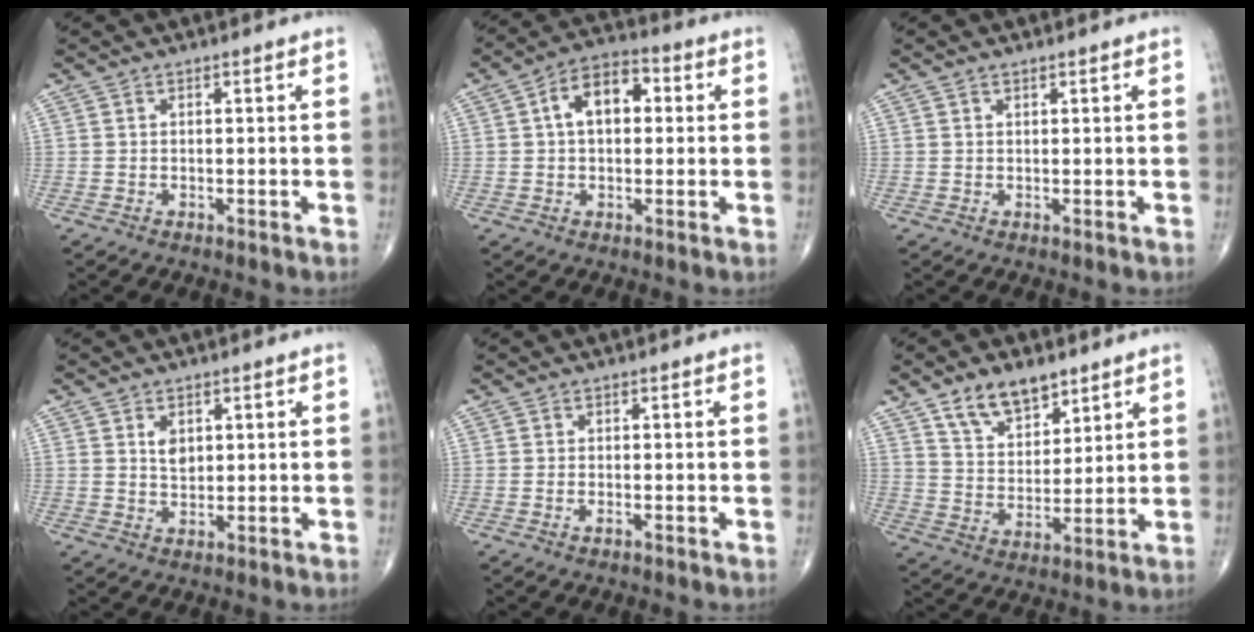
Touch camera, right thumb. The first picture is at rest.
{"total": 9.4, "force": [1.6, 5.8, 7.2], "torque": [-0.108, 0.024, 0.018]}
{"total": 0.6, "force": [0.4, 0.3, 0.2], "torque": [-0.004, -0.003, 0.006]}
{"total": 3.1, "force": [1.1, 2.1, 2.1], "torque": [-0.024, -0.008, 0.020]}
{"total": 0.7, "force": [-0.3, 0.3, 0.5], "torque": [-0.012, -0.001, -0.006]}
{"total": 10.6, "force": [7.0, 5.7, 5.6], "torque": [-0.071, -0.042, 0.131]}